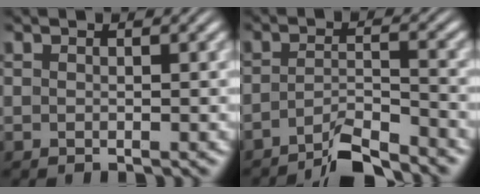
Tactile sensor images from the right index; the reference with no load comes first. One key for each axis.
{"total": 5.0, "fx": -4.7, "fy": 0.5, "fz": 1.7, "tx": -0.018, "ty": -0.009, "tz": -0.074}